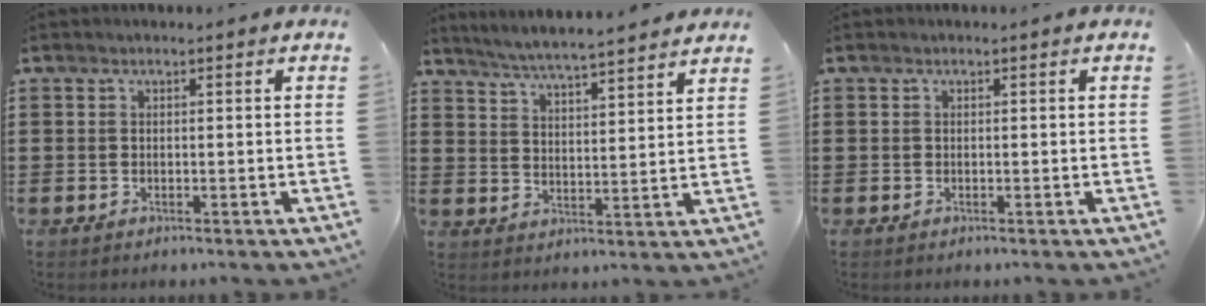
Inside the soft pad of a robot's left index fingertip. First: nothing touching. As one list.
[{"total": 4.9, "force": [4.8, -0.7, 1.0], "torque": [-0.039, -0.031, 0.082]}, {"total": 0.0}]